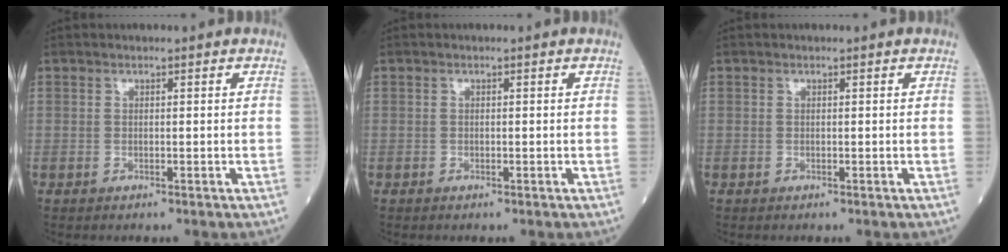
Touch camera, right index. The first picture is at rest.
{"total": 0.0}
{"total": 0.0}